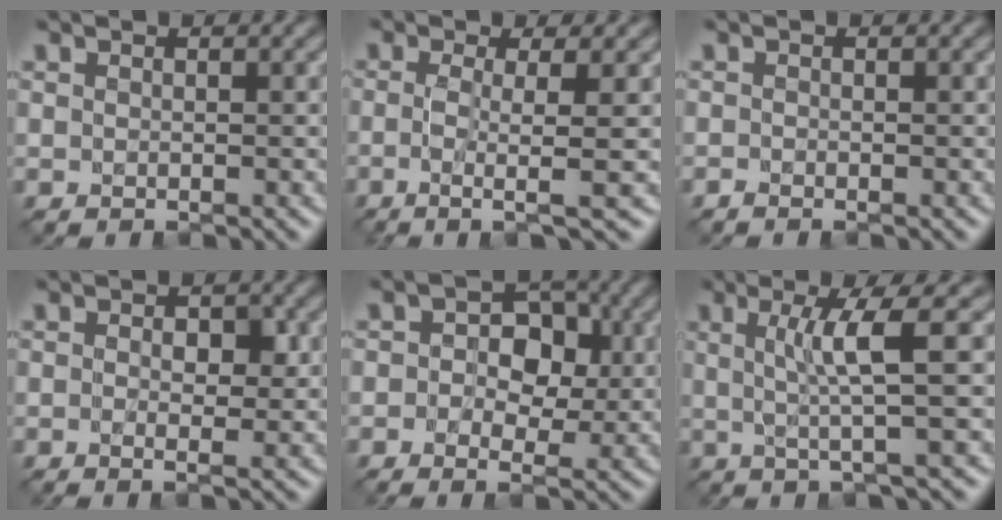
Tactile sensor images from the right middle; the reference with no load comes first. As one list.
[{"total": 3.6, "force": [-0.5, 0.5, 3.5], "torque": [-0.065, -0.005, -0.015]}, {"total": 0.8, "force": [-0.7, 0.1, 0.3], "torque": [-0.008, -0.006, -0.013]}, {"total": 2.3, "force": [0.2, 1.2, 1.9], "torque": [-0.031, -0.003, 0.001]}, {"total": 6.0, "force": [0.5, 4.2, 4.4], "torque": [-0.045, 0.005, 0.000]}, {"total": 4.7, "force": [0.6, 0.5, 4.7], "torque": [-0.086, 0.005, 0.011]}]